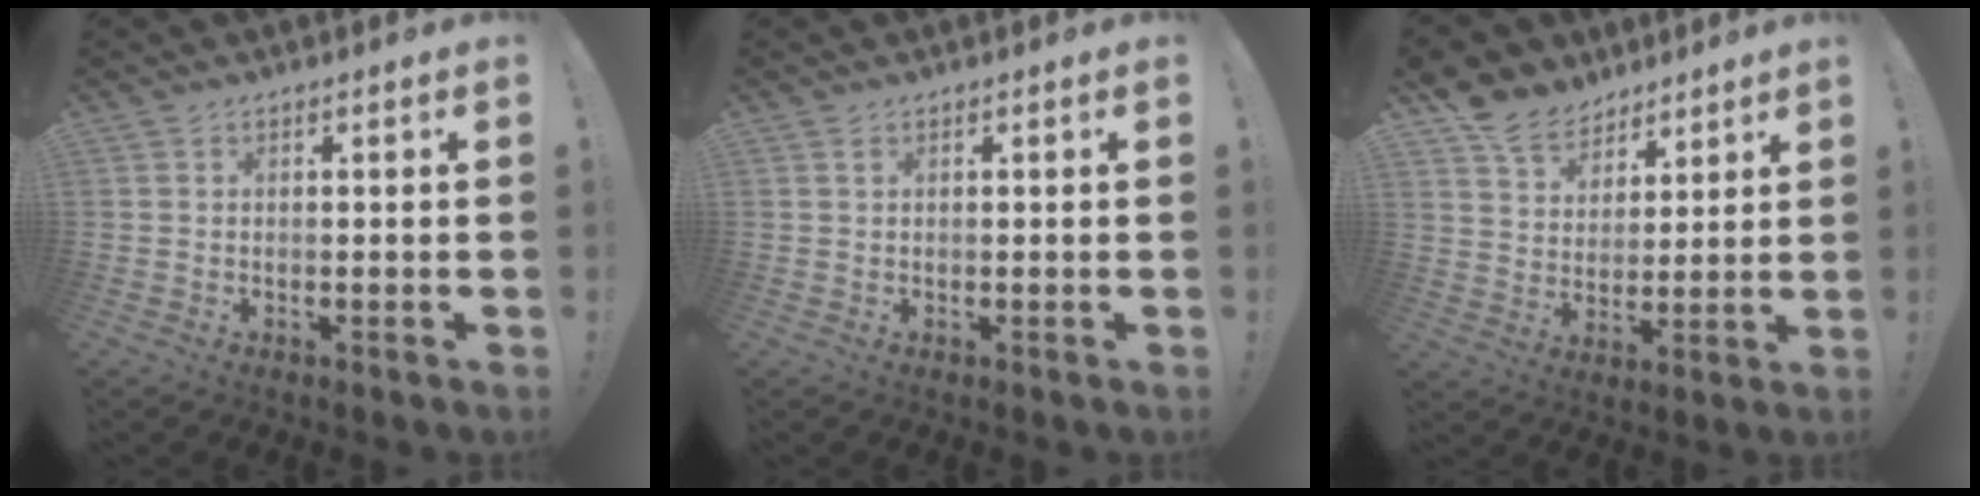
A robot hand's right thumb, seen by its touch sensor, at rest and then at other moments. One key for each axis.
{"total": 0.7, "fx": 0.3, "fy": 0.0, "fz": 0.7, "tx": -0.008, "ty": -0.001, "tz": 0.005}
{"total": 10.4, "fx": 7.9, "fy": 6.6, "fz": 1.8, "tx": -0.033, "ty": -0.061, "tz": 0.155}